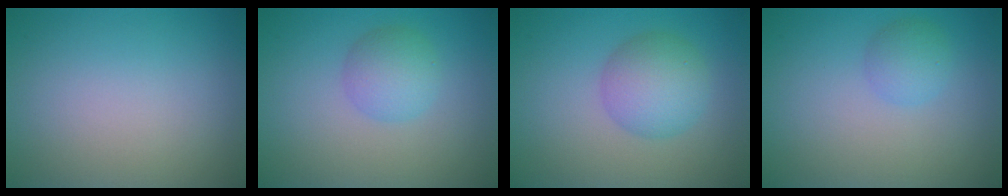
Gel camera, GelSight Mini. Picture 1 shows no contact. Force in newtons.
{"total": 2.8, "press": 2.8, "slide": 0.1}
{"total": 3.5, "press": 3.5, "slide": 0.1}
{"total": 1.8, "press": 1.8, "slide": 0.1}